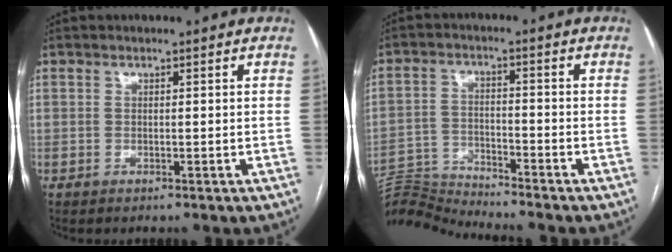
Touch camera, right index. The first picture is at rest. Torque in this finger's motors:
{"motor_torque": [-1.53, -0.61, -1.06, -0.21]}